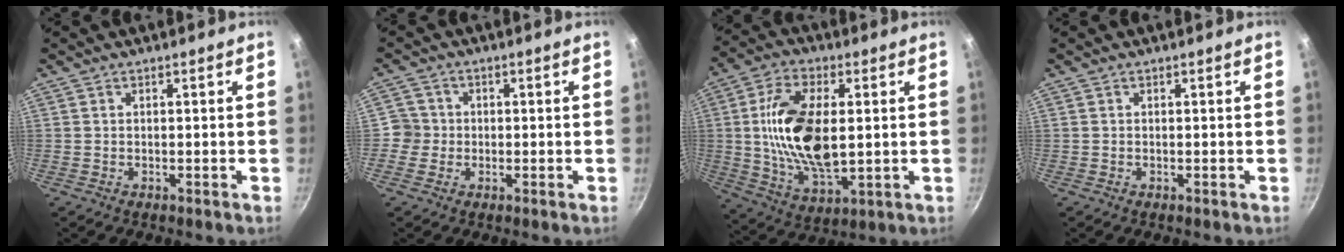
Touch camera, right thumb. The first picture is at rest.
{"total": 3.6, "force": [-0.5, 3.6, 0.2], "torque": [0.022, 0.010, -0.018]}
{"total": 17.8, "force": [1.4, 8.8, 15.4], "torque": [-0.288, -0.012, 0.031]}
{"total": 0.0}